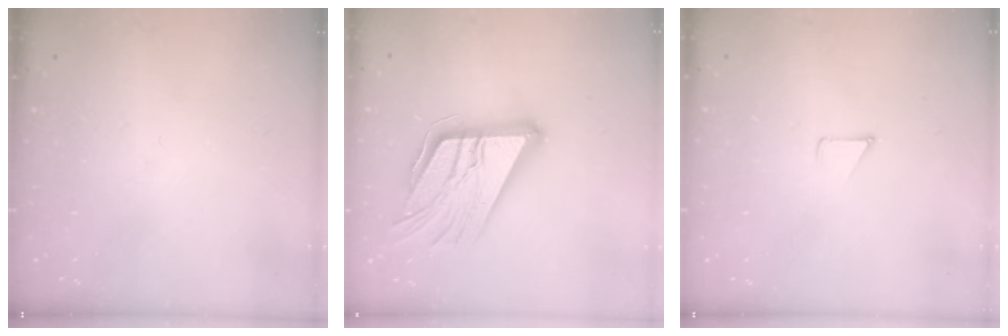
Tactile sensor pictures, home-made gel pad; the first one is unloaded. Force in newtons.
{"total": 21.6, "press": 21.5, "slide": 2.3}
{"total": 2.9, "press": 2.8, "slide": 0.3}